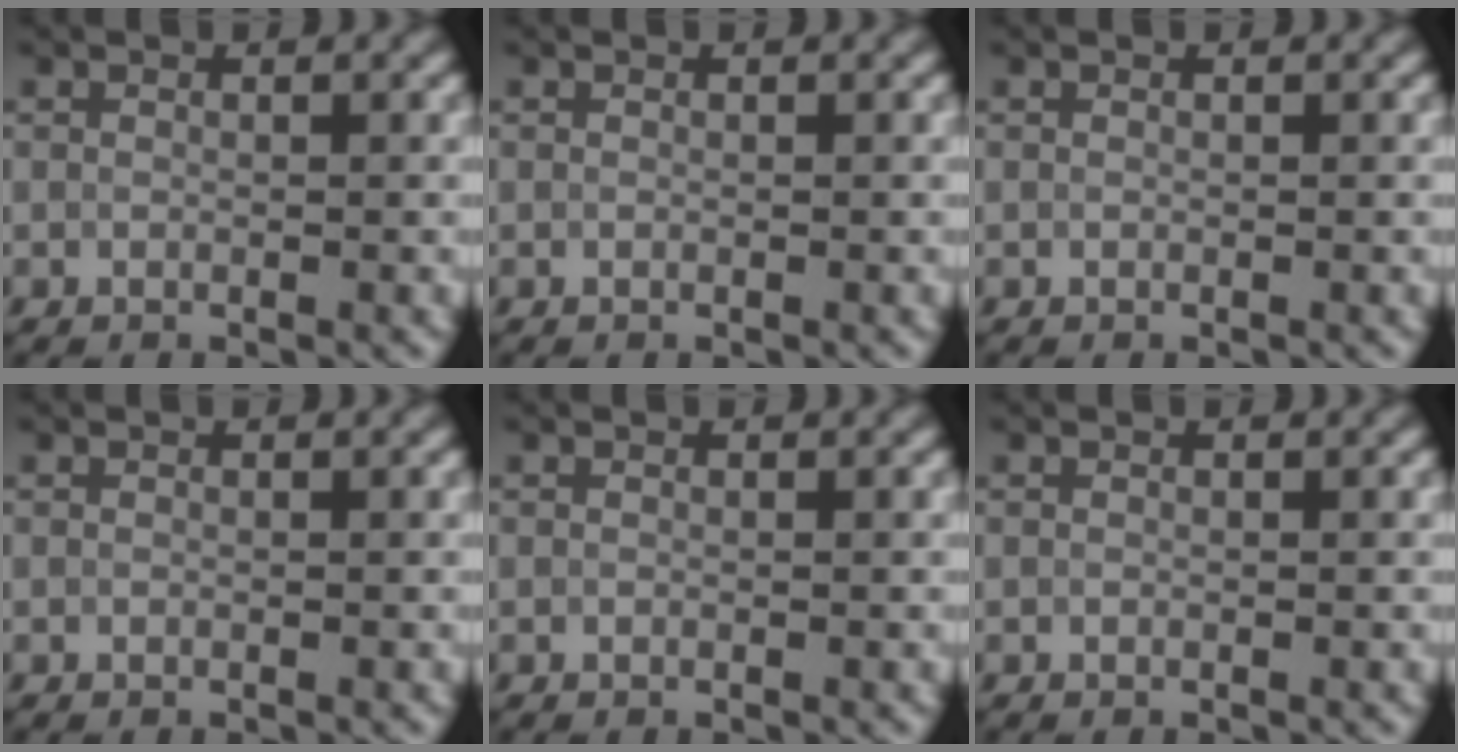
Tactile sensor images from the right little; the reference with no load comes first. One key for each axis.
{"total": 0.0}
{"total": 0.0}
{"total": 0.0}
{"total": 0.0}
{"total": 0.0}